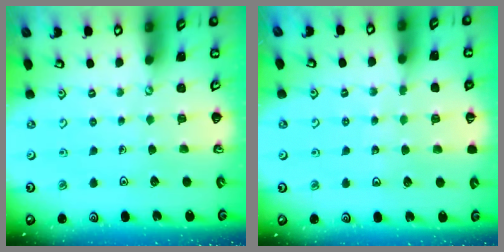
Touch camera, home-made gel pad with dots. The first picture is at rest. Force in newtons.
{"total": 3.4, "press": 3.3, "slide": 0.9}